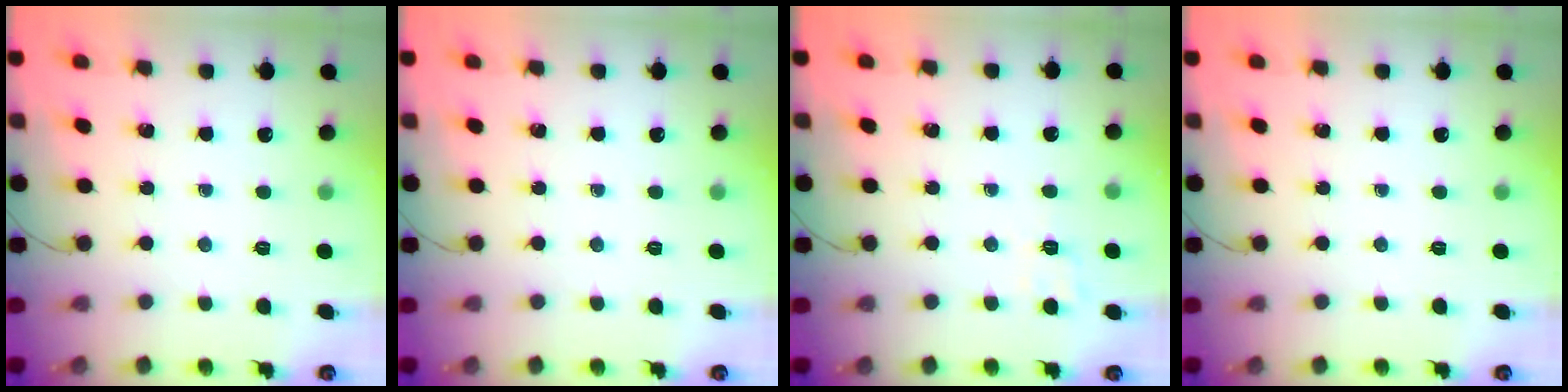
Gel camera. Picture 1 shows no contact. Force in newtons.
{"total": 0.0}
{"total": 3.9, "press": 3.3, "slide": 2.1}
{"total": 0.0}